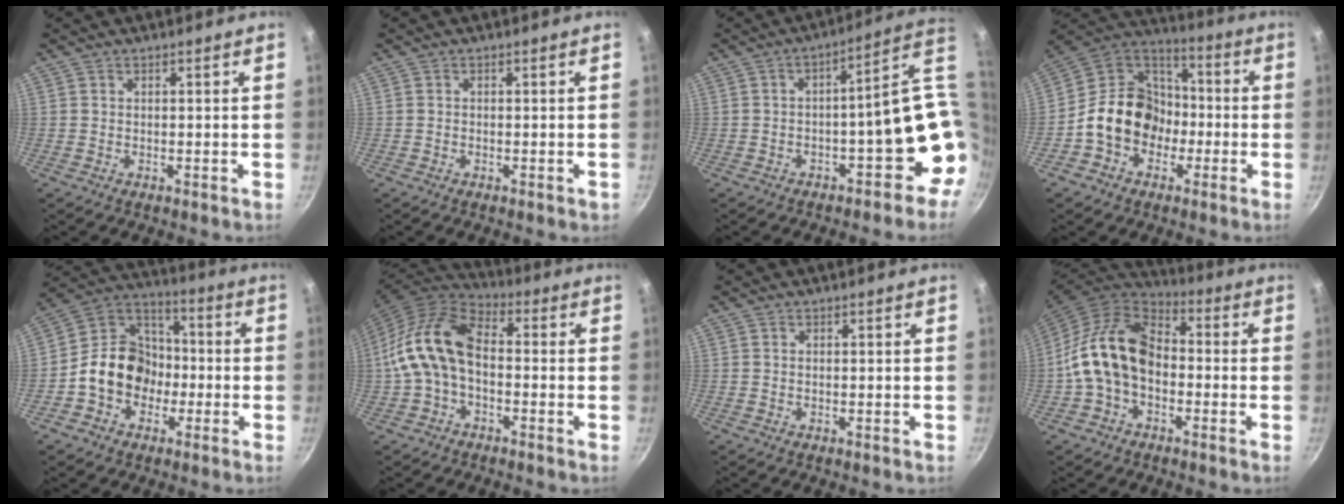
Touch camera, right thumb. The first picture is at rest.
{"total": 0.6, "force": [-0.4, 0.2, 0.4], "torque": [-0.009, 0.006, -0.008]}
{"total": 14.2, "force": [-1.8, 5.7, 12.8], "torque": [-0.097, 0.046, -0.015]}
{"total": 16.0, "force": [-3.7, 13.0, 8.5], "torque": [-0.095, 0.057, -0.080]}
{"total": 13.7, "force": [-3.2, 11.3, 7.1], "torque": [-0.074, 0.052, -0.077]}
{"total": 13.0, "force": [-1.5, 8.2, 10.0], "torque": [-0.179, 0.041, -0.044]}
{"total": 0.0}
{"total": 15.2, "force": [-1.6, 10.7, 10.7], "torque": [-0.170, 0.037, -0.047]}